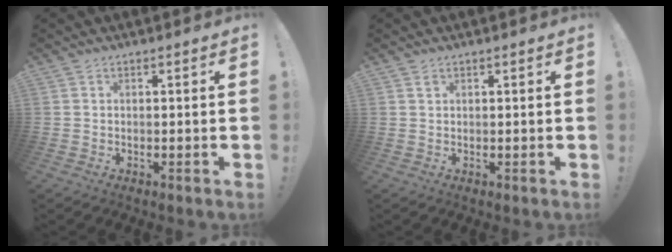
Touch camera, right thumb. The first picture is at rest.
{"total": 0.5, "force": [0.4, 0.3, 0.2], "torque": [0.004, -0.004, 0.006]}